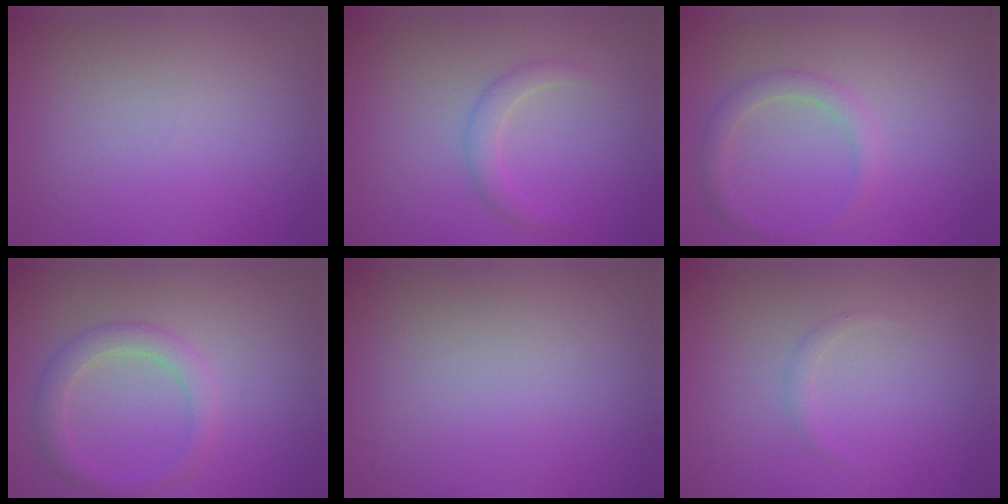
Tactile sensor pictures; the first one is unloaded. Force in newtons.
{"total": 1.7, "press": 1.7, "slide": 0.0}
{"total": 1.9, "press": 1.9, "slide": 0.1}
{"total": 2.7, "press": 2.7, "slide": 0.2}
{"total": 0.0}
{"total": 0.8, "press": 0.8, "slide": 0.0}